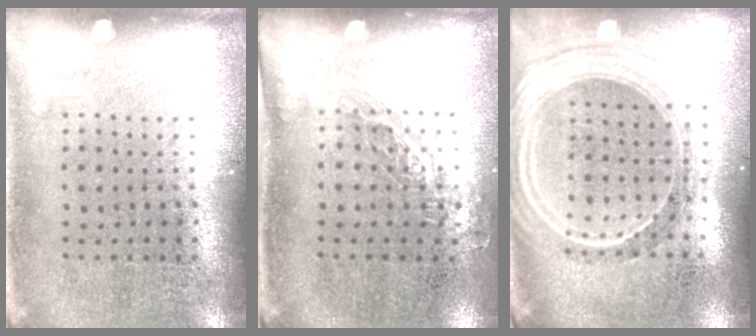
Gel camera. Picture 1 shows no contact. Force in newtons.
{"total": 0.8, "press": 0.8, "slide": 0.2}
{"total": 2.4, "press": 2.0, "slide": 1.2}